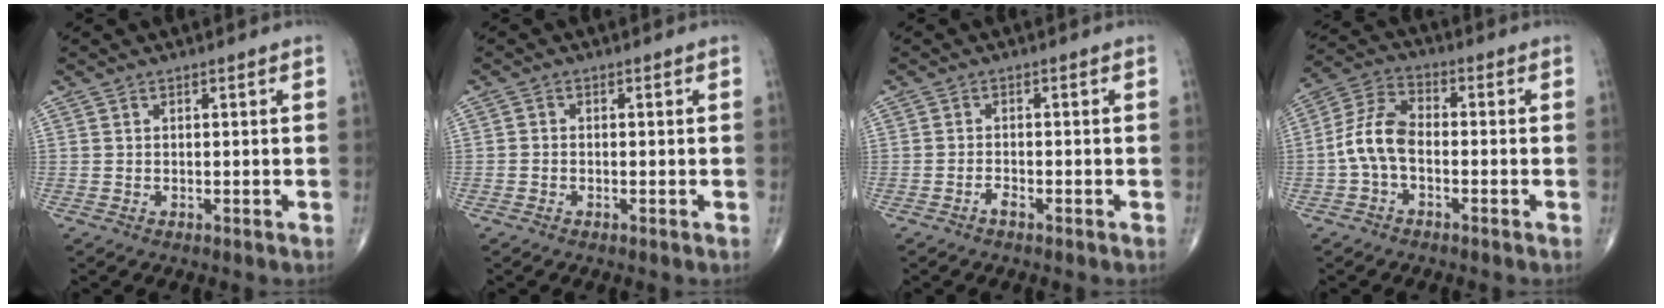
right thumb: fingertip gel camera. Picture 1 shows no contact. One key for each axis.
{"total": 0.7, "fx": -0.4, "fy": 0.5, "fz": 0.3, "tx": -0.002, "ty": 0.001, "tz": -0.012}
{"total": 1.2, "fx": -0.9, "fy": 0.3, "fz": 0.7, "tx": -0.012, "ty": 0.008, "tz": -0.018}
{"total": 8.1, "fx": -1.7, "fy": 4.5, "fz": 6.4, "tx": -0.132, "ty": 0.030, "tz": -0.044}